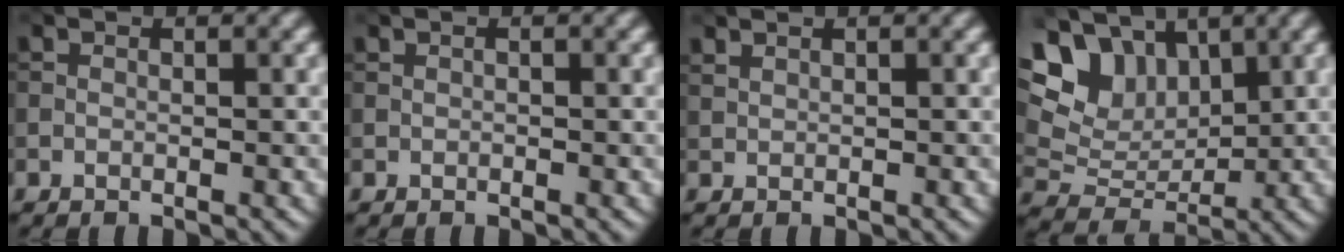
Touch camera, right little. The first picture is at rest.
{"total": 0.0}
{"total": 0.8, "force": [0.7, 0.2, 0.2], "torque": [-0.005, 0.002, 0.019]}
{"total": 9.9, "force": [4.5, 7.0, 5.3], "torque": [-0.122, 0.026, 0.074]}